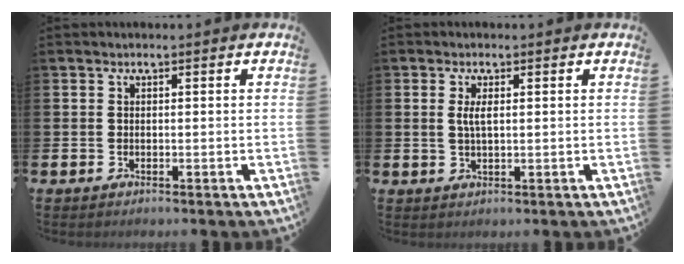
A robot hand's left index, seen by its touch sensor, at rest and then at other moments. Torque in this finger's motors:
{"motor_torque": [0.21, -0.09, 0.10, 0.08]}